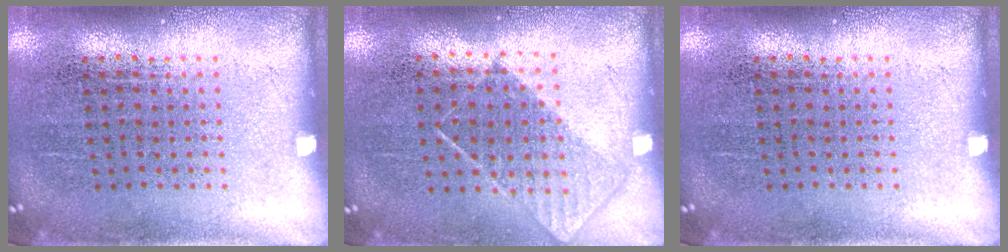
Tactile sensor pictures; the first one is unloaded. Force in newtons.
{"total": 0.8, "press": 0.6, "slide": 0.5}
{"total": 0.0}